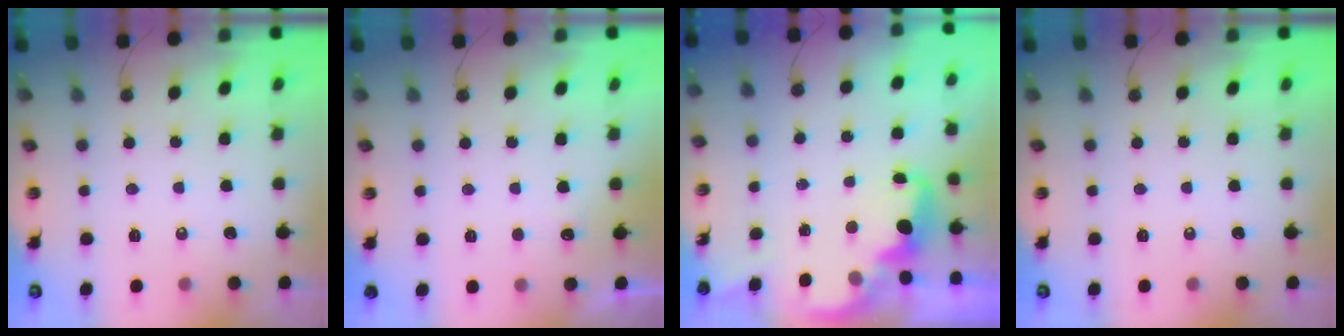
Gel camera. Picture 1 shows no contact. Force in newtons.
{"total": 2.6, "press": 2.4, "slide": 1.0}
{"total": 2.4, "press": 2.3, "slide": 0.7}
{"total": 0.0}